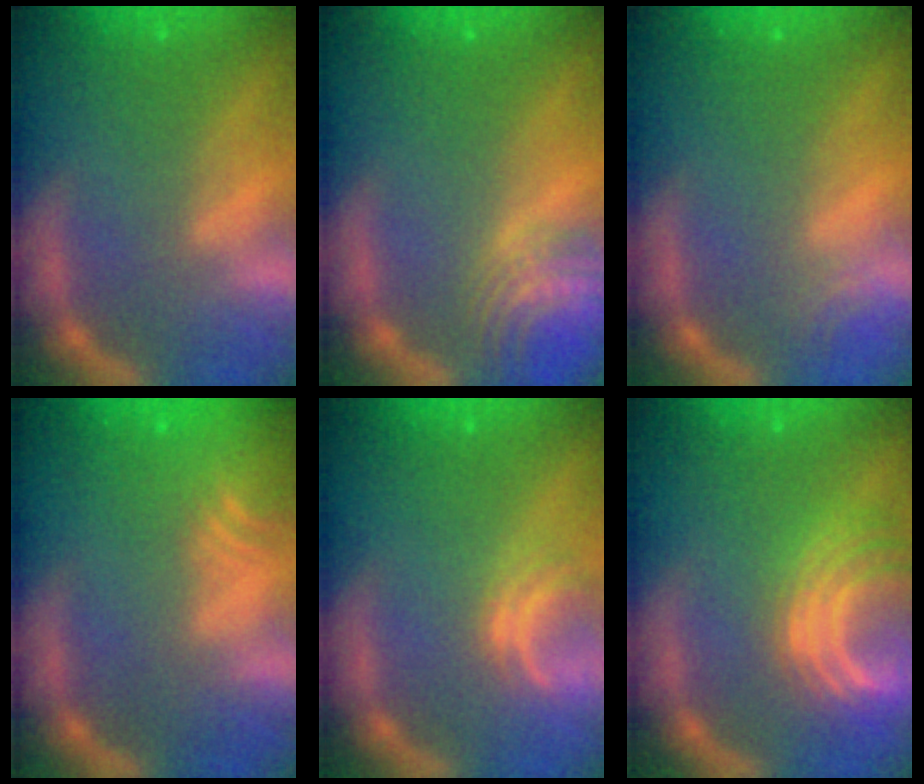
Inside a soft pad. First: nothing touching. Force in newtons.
{"total": 5.0}
{"total": 0.9}
{"total": 5.1}
{"total": 2.5}
{"total": 8.5}